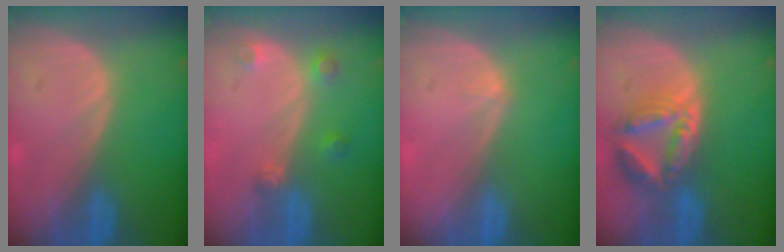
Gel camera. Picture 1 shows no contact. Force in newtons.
{"total": 2.7, "press": 2.6, "slide": 0.5}
{"total": 0.6, "press": 0.4, "slide": 0.5}
{"total": 8.0, "press": 7.0, "slide": 3.8}